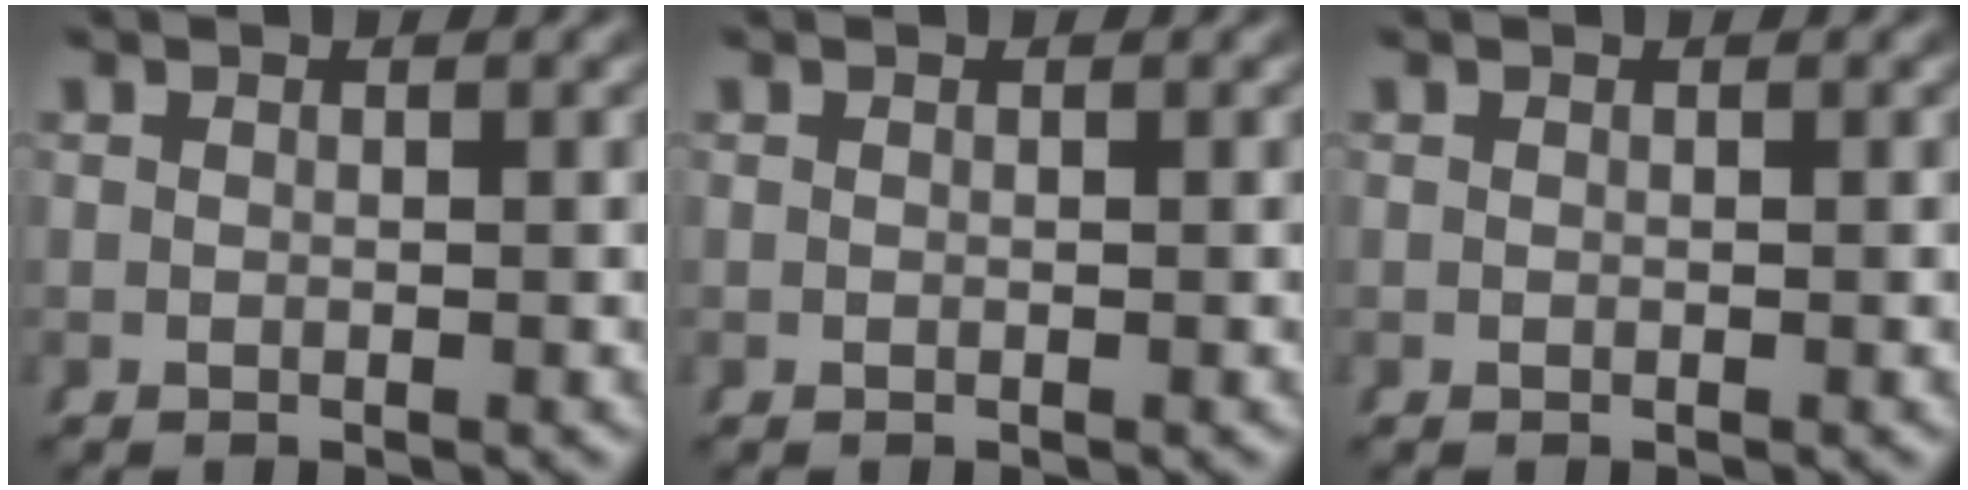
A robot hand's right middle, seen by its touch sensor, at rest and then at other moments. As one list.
[{"total": 0.0}, {"total": 0.0}]